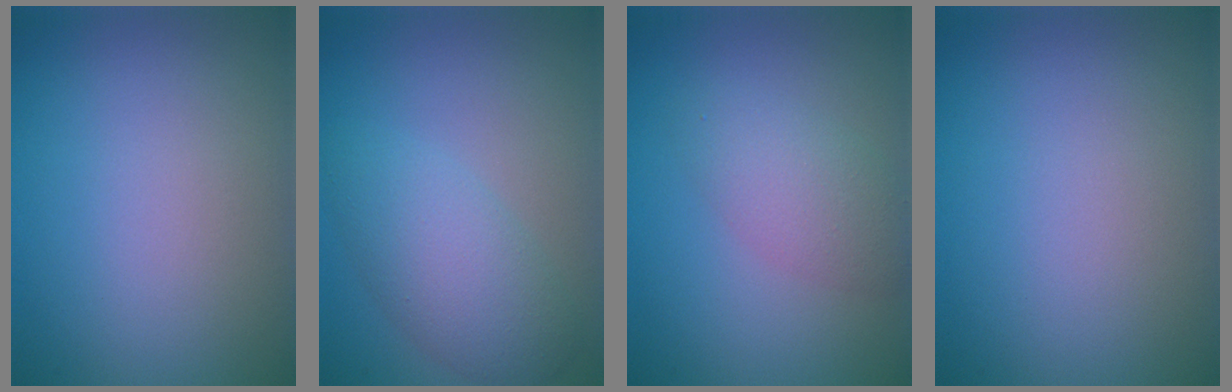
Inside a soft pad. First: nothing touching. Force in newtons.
{"total": 4.3, "press": 4.3, "slide": 0.2}
{"total": 3.1, "press": 3.1, "slide": 0.1}
{"total": 0.0}